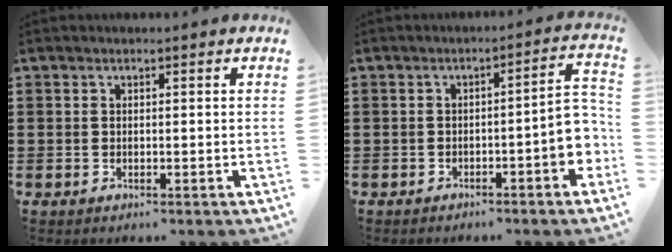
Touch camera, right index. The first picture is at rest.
{"total": 6.3, "force": [-2.0, 1.2, 5.9], "torque": [-0.077, -0.004, -0.037]}